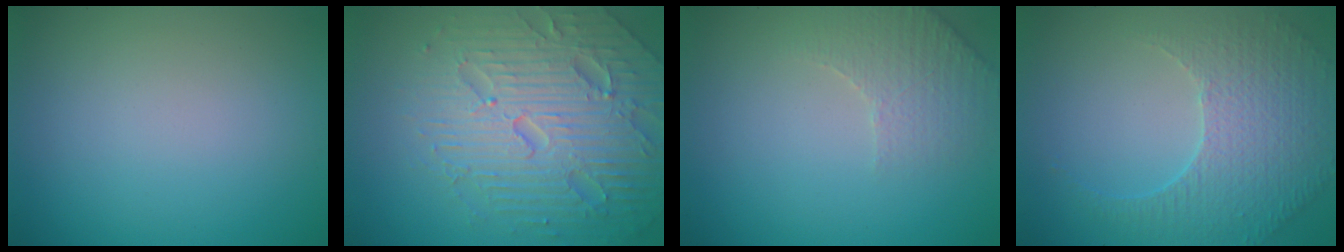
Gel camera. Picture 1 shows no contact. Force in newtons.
{"total": 7.4, "press": 7.3, "slide": 1.5}
{"total": 2.8, "press": 2.7, "slide": 0.8}
{"total": 4.6, "press": 3.5, "slide": 2.9}